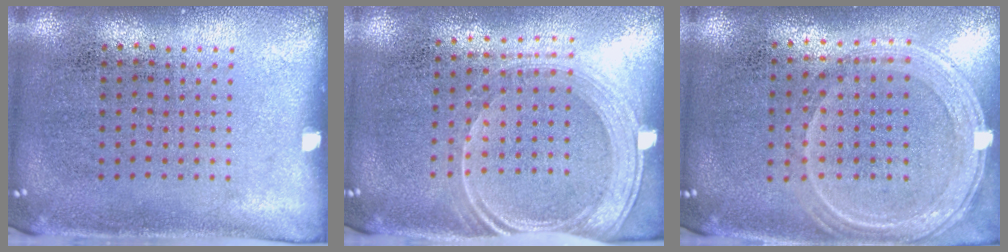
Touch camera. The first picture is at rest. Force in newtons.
{"total": 2.0, "press": 1.7, "slide": 1.1}
{"total": 1.3, "press": 1.2, "slide": 0.3}